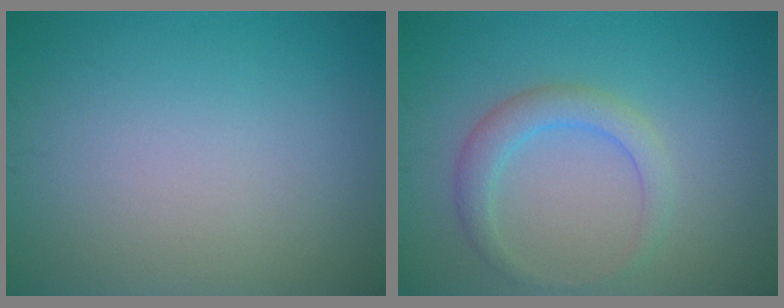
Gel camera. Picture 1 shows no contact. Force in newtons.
{"total": 2.8, "press": 2.8, "slide": 0.0}